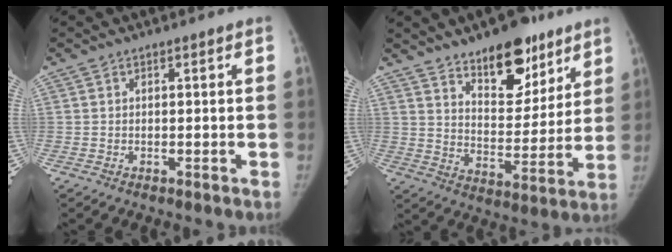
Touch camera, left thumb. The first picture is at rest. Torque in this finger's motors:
{"motor_torque": [0.60, -0.02, 0.02, -0.34, 0.04]}